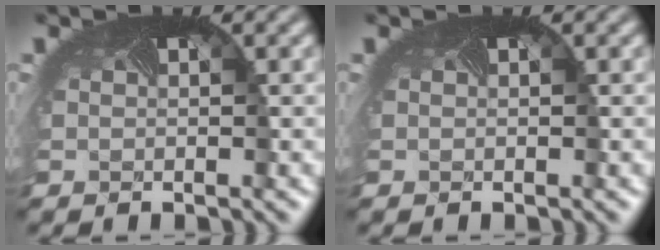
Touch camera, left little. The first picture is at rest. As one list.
[{"total": 0.0}]